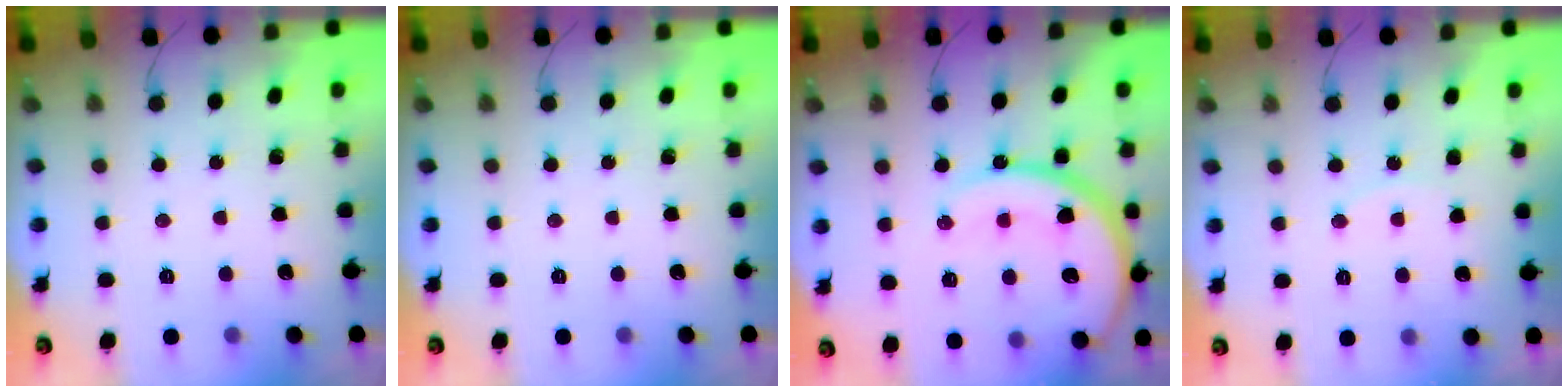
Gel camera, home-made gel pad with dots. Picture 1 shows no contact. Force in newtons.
{"total": 0.0}
{"total": 18.3, "press": 18.2, "slide": 2.0}
{"total": 6.3, "press": 6.3, "slide": 0.5}